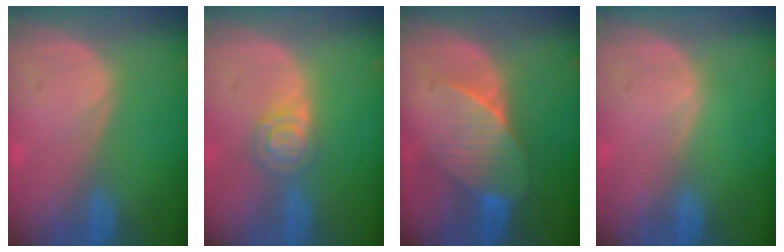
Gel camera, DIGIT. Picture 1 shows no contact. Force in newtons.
{"total": 4.6, "press": 4.2, "slide": 1.9}
{"total": 7.4, "press": 6.9, "slide": 2.5}
{"total": 0.0}